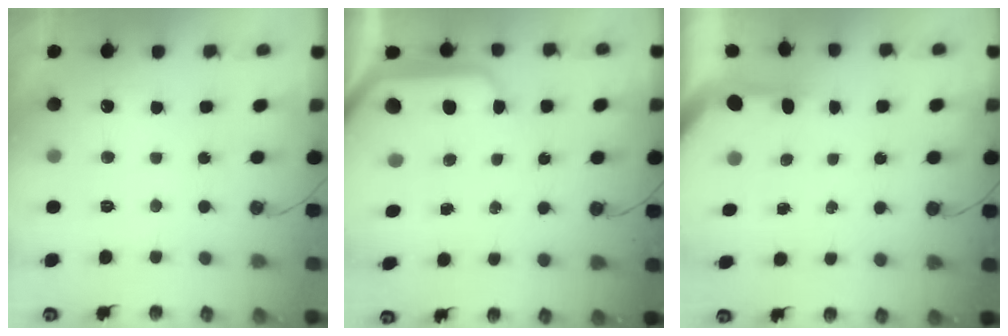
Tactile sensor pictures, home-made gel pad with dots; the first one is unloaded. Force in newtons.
{"total": 10.3, "press": 10.3, "slide": 1.2}
{"total": 2.9, "press": 2.9, "slide": 0.2}